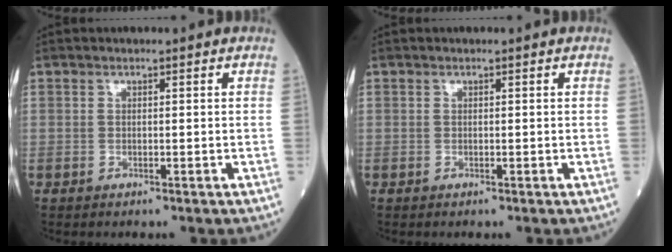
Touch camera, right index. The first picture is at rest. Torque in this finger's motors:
{"motor_torque": [0.00, 0.00, 0.00, 0.00]}